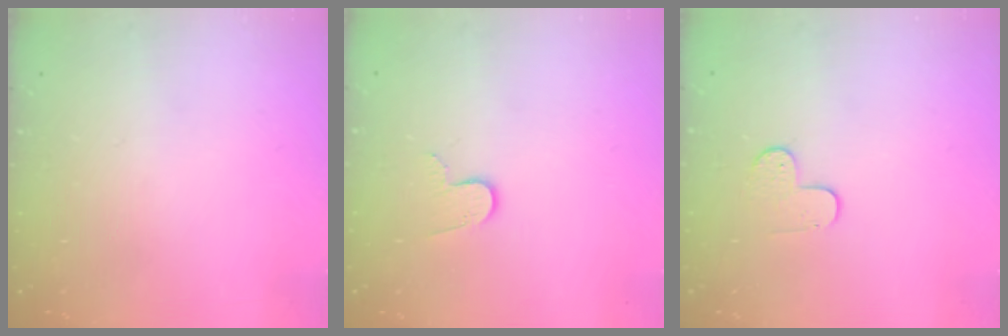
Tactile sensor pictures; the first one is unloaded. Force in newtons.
{"total": 6.0, "press": 6.0, "slide": 0.5}
{"total": 5.8, "press": 5.7, "slide": 0.6}